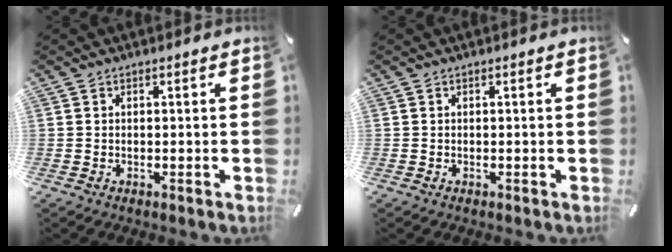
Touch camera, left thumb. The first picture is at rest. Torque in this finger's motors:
{"motor_torque": [-0.01, 0.00, -0.01, 0.01, 0.00]}